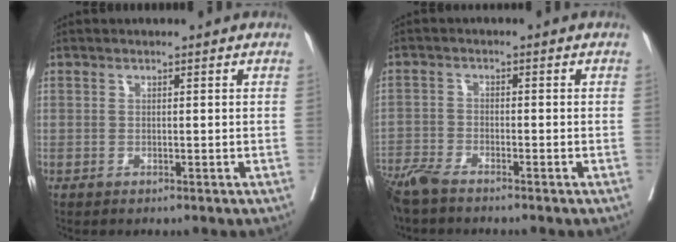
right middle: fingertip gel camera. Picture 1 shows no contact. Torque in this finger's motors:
{"motor_torque": [1.06, -1.08, 0.32, 0.14]}